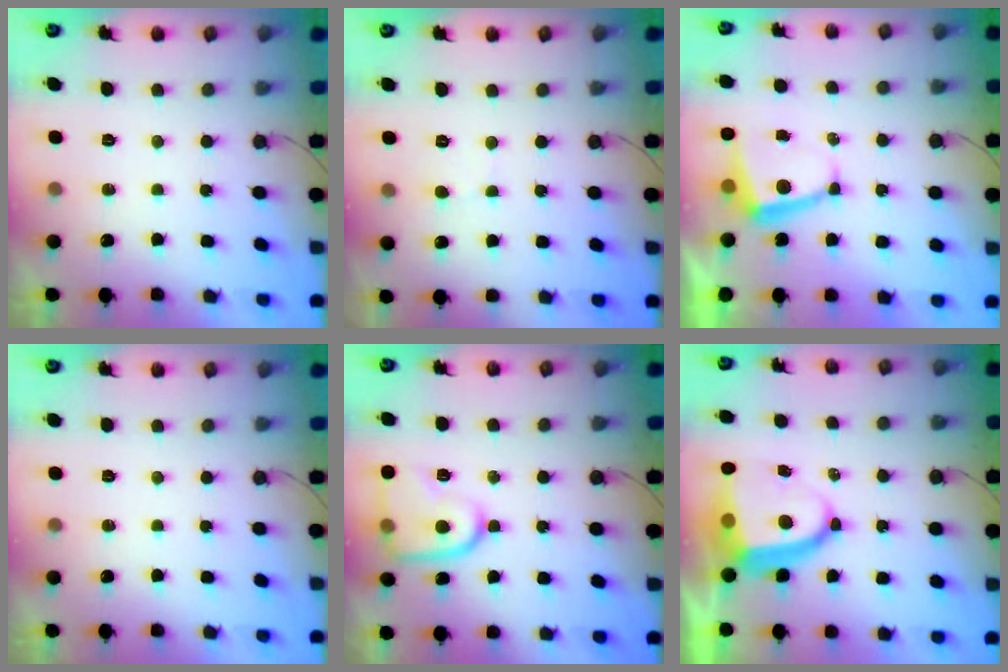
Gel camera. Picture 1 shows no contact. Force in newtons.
{"total": 1.6, "press": 1.6, "slide": 0.1}
{"total": 6.2, "press": 6.1, "slide": 0.9}
{"total": 0.0}
{"total": 11.8, "press": 11.7, "slide": 0.7}
{"total": 8.8, "press": 8.7, "slide": 1.5}